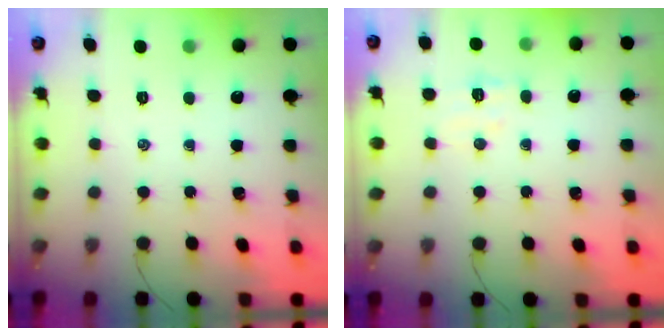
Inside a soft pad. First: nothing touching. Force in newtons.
{"total": 5.7, "press": 5.5, "slide": 1.4}